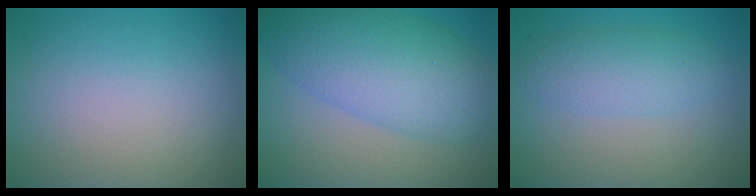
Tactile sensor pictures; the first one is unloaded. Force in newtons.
{"total": 8.5, "press": 8.5, "slide": 0.2}
{"total": 3.2, "press": 3.2, "slide": 0.1}